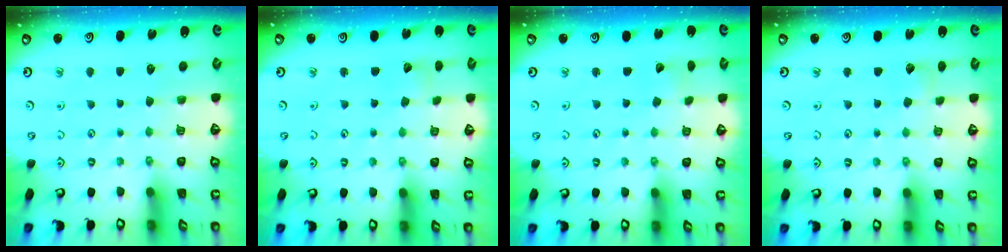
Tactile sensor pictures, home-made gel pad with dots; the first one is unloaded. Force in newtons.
{"total": 2.1, "press": 2.1, "slide": 0.2}
{"total": 2.4, "press": 2.4, "slide": 0.2}
{"total": 3.2, "press": 3.2, "slide": 0.4}